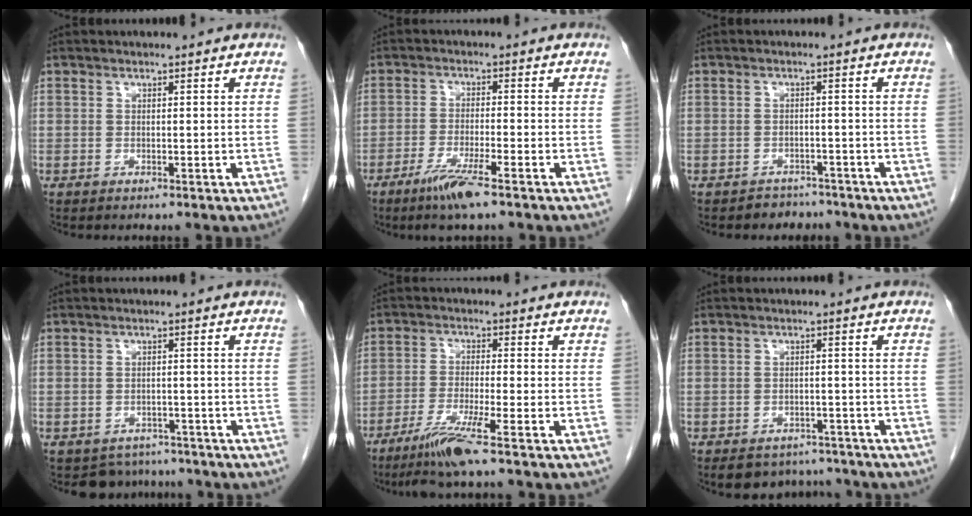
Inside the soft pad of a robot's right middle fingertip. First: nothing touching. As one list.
[{"total": 5.9, "force": [-4.0, -0.1, 4.4], "torque": [-0.089, -0.014, -0.076]}, {"total": 3.1, "force": [-2.7, 1.5, -0.6], "torque": [0.009, 0.007, -0.041]}, {"total": 5.0, "force": [-4.4, 2.4, -0.7], "torque": [0.018, 0.014, -0.058]}, {"total": 7.0, "force": [-4.9, -1.1, 4.9], "torque": [-0.097, -0.025, -0.099]}, {"total": 7.1, "force": [-6.3, 3.2, 0.6], "torque": [0.009, 0.011, -0.081]}]